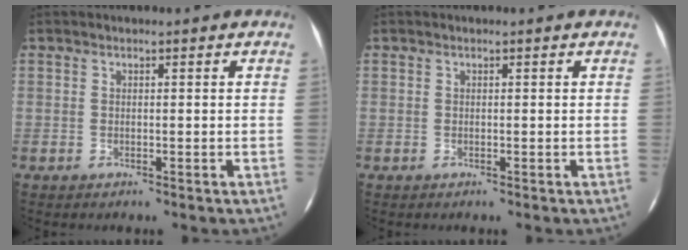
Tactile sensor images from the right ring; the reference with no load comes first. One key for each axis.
{"total": 0.0}